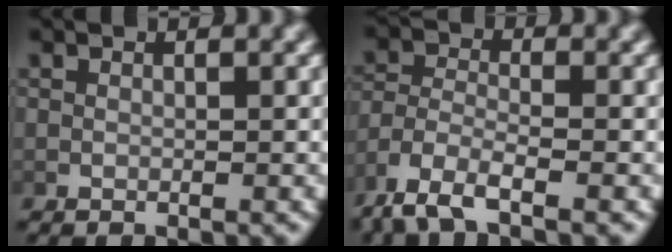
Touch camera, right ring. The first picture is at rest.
{"total": 4.1, "force": [-2.2, 2.1, 2.7], "torque": [-0.085, -0.027, -0.027]}